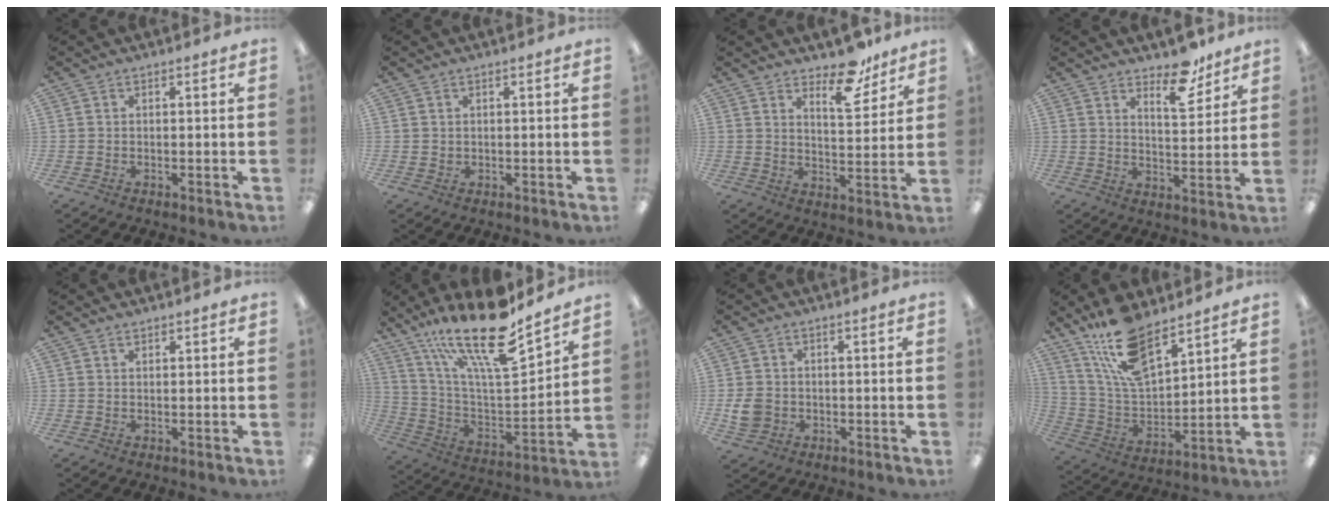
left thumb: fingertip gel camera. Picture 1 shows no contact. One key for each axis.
{"total": 0.7, "fx": 0.6, "fy": 0.4, "fz": 0.0, "tx": -0.001, "ty": 0.001, "tz": 0.011}
{"total": 10.6, "fx": 8.2, "fy": 4.2, "fz": 5.4, "tx": -0.056, "ty": -0.055, "tz": 0.138}
{"total": 9.4, "fx": 7.2, "fy": 3.6, "fz": 4.7, "tx": -0.049, "ty": -0.047, "tz": 0.121}
{"total": 0.9, "fx": 0.8, "fy": 0.3, "fz": 0.2, "tx": -0.004, "ty": -0.001, "tz": 0.016}
{"total": 23.6, "fx": 16.8, "fy": 6.6, "fz": 15.1, "tx": -0.268, "ty": -0.115, "tz": 0.283}
{"total": 5.1, "fx": -0.4, "fy": 4.4, "fz": 2.6, "tx": -0.050, "ty": 0.003, "tz": -0.007}
{"total": 16.1, "fx": 11.8, "fy": 6.3, "fz": 8.9, "tx": -0.192, "ty": -0.051, "tz": 0.216}